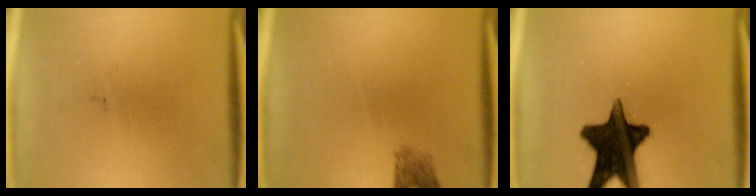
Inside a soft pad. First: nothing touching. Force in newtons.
{"total": 2.2}
{"total": 16.1}